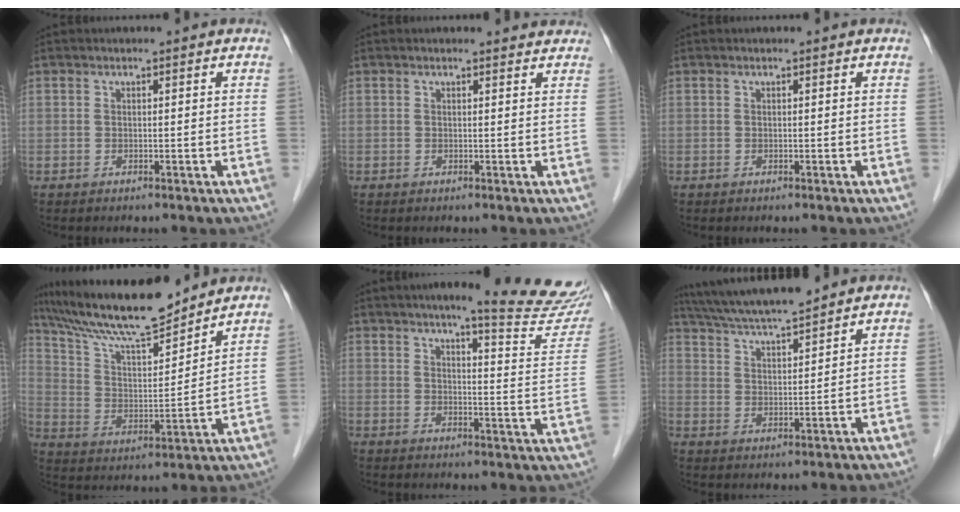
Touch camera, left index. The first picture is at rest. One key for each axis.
{"total": 2.3, "fx": 2.2, "fy": 0.8, "fz": 0.0, "tx": -0.001, "ty": 0.003, "tz": 0.010}
{"total": 0.0}
{"total": 16.4, "fx": 14.4, "fy": 1.8, "fz": 7.7, "tx": -0.144, "ty": 0.011, "tz": 0.254}
{"total": 16.6, "fx": 14.6, "fy": 0.6, "fz": 7.8, "tx": -0.093, "ty": -0.060, "tz": 0.163}
{"total": 11.4, "fx": 10.3, "fy": 0.2, "fz": 5.0, "tx": -0.093, "ty": 0.023, "tz": 0.176}